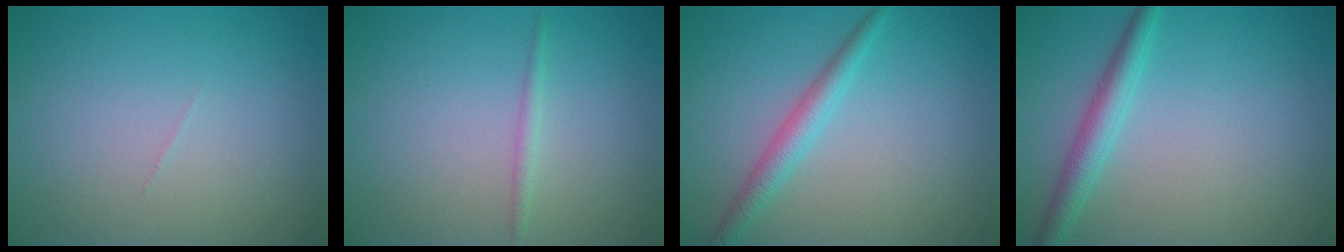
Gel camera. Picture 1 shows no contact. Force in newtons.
{"total": 0.9, "press": 0.9, "slide": 0.1}
{"total": 2.5, "press": 2.5, "slide": 0.1}
{"total": 2.8, "press": 2.8, "slide": 0.1}